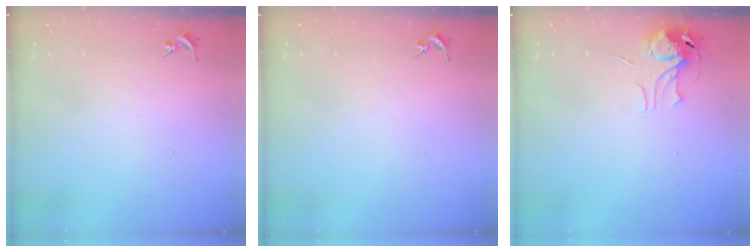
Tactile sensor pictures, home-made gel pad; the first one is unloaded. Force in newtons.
{"total": 0.0}
{"total": 8.0, "press": 8.0, "slide": 0.5}